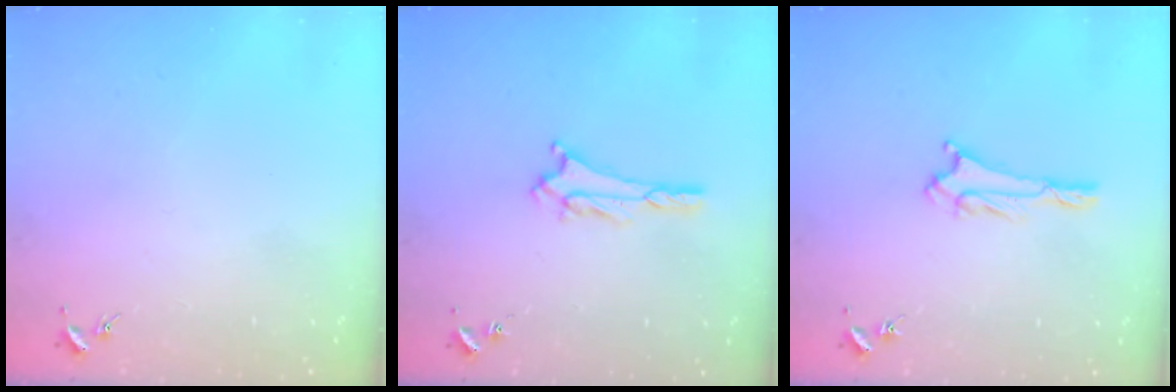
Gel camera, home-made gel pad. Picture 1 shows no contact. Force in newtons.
{"total": 2.4, "press": 2.4, "slide": 0.4}
{"total": 1.7, "press": 1.7, "slide": 0.2}